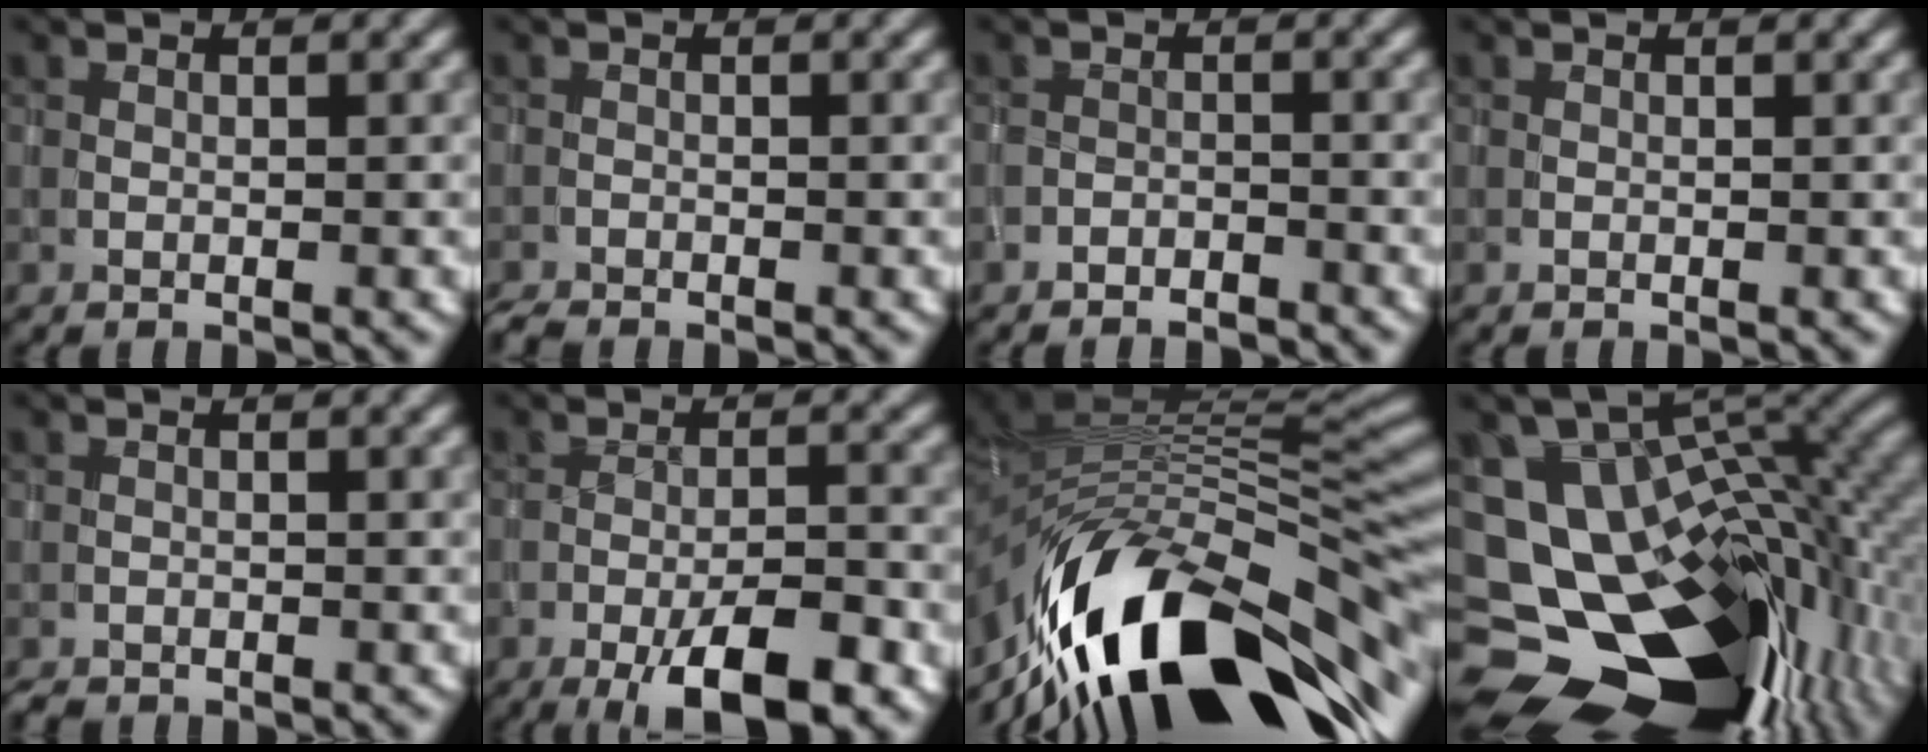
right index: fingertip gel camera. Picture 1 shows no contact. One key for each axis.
{"total": 1.0, "fx": -1.0, "fy": -0.1, "fz": 0.0, "tx": -0.004, "ty": 0.000, "tz": -0.021}
{"total": 1.7, "fx": -1.7, "fy": 0.3, "fz": 0.0, "tx": 0.006, "ty": 0.001, "tz": -0.029}
{"total": 0.0}
{"total": 0.7, "fx": -0.7, "fy": 0.0, "fz": -0.1, "tx": 0.000, "ty": 0.000, "tz": -0.013}
{"total": 7.5, "fx": -4.1, "fy": 2.3, "fz": 5.9, "tx": -0.090, "ty": -0.002, "tz": -0.066}
{"total": 15.9, "fx": -7.5, "fy": 6.8, "fz": 12.2, "tx": -0.217, "ty": 0.013, "tz": -0.126}
{"total": 18.4, "fx": -7.1, "fy": 11.2, "fz": 12.8, "tx": -0.209, "ty": -0.029, "tz": -0.073}